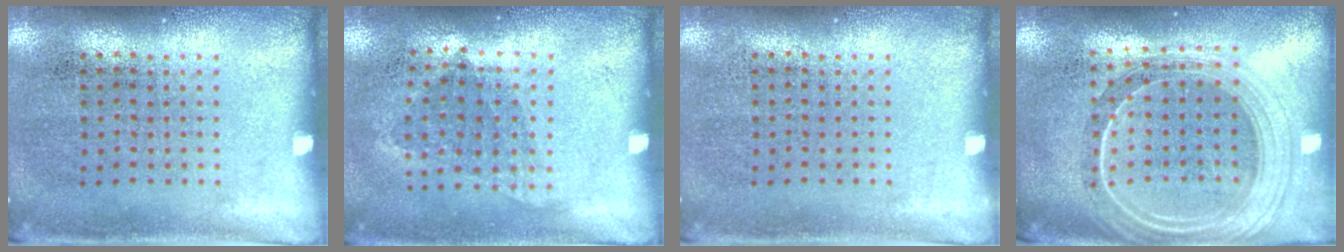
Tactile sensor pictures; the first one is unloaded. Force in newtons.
{"total": 0.9, "press": 0.7, "slide": 0.6}
{"total": 0.0}
{"total": 2.5, "press": 2.1, "slide": 1.3}